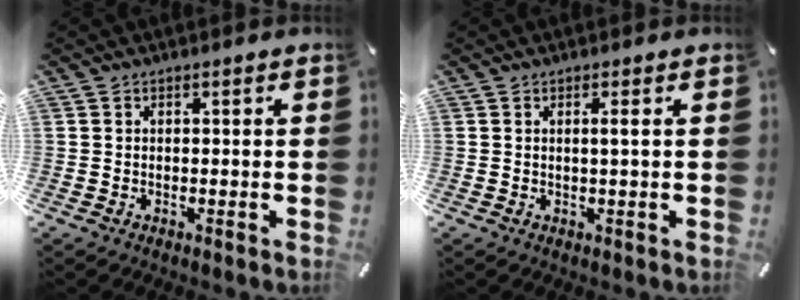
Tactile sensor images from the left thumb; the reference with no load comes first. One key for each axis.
{"total": 1.7, "fx": 0.4, "fy": -0.1, "fz": 1.7, "tx": -0.033, "ty": -0.001, "tz": 0.005}